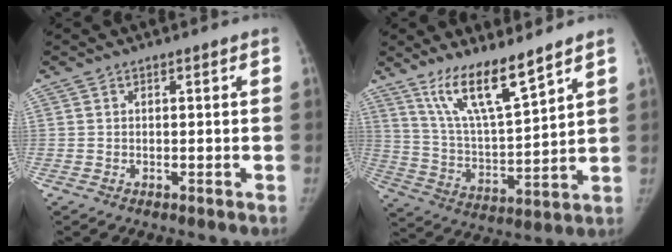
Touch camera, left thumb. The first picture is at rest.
{"total": 13.5, "force": [9.8, 2.4, 9.0], "torque": [-0.151, -0.064, 0.194]}